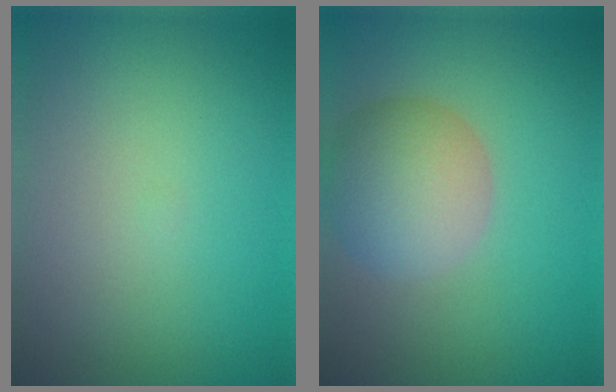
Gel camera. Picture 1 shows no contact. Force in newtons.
{"total": 5.8, "press": 5.7, "slide": 0.4}